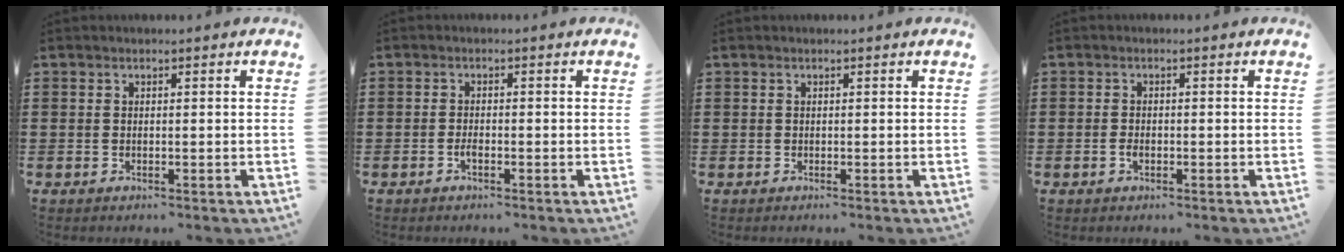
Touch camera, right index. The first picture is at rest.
{"total": 1.5, "force": [-0.7, 0.1, 1.3], "torque": [-0.026, -0.006, -0.010]}
{"total": 0.0}
{"total": 1.3, "force": [-0.5, 0.7, 1.0], "torque": [-0.021, -0.001, -0.008]}